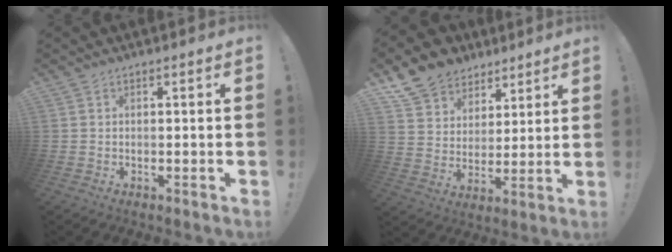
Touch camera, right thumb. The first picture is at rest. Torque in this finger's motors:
{"motor_torque": [-0.30, 1.44, 0.20, 0.07, 0.02]}